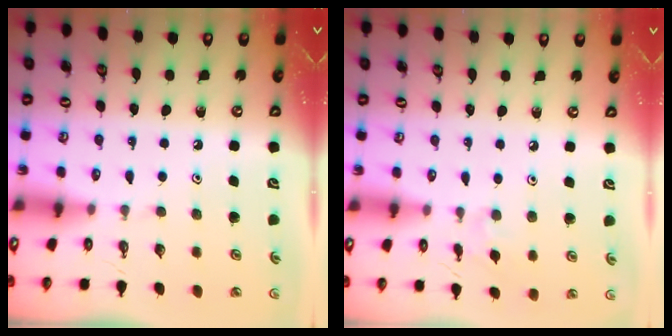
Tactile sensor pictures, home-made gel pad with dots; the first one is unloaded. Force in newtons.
{"total": 2.8, "press": 2.8, "slide": 0.5}